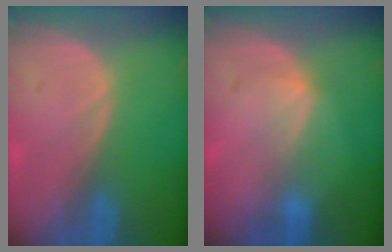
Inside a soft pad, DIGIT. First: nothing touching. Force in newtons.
{"total": 2.7, "press": 2.7, "slide": 0.4}